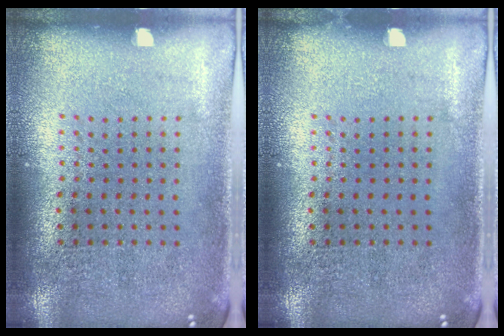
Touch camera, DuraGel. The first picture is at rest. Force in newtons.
{"total": 0.0}